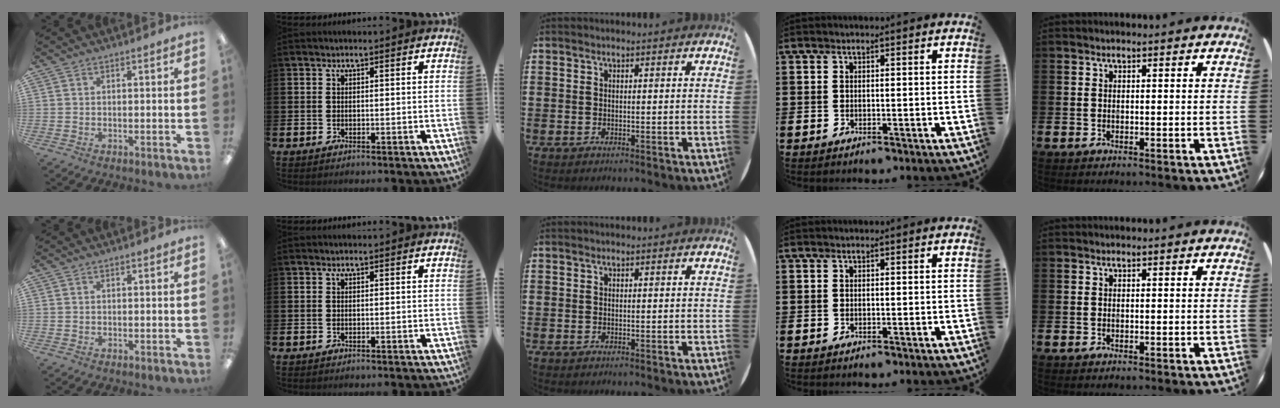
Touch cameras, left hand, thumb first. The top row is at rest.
{}